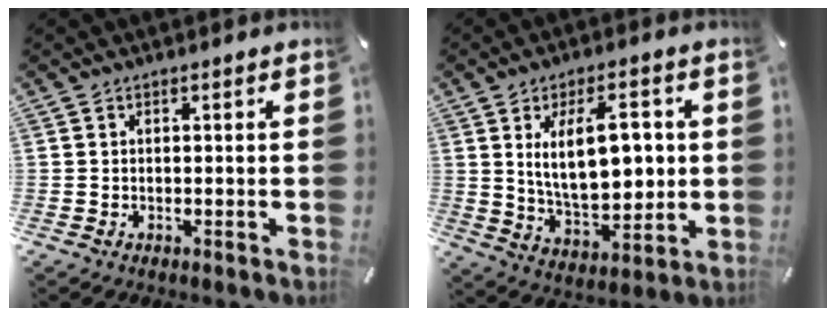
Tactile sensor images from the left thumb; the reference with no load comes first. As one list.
[{"total": 15.3, "force": [3.0, 8.2, 12.6], "torque": [-0.208, -0.004, 0.047]}]